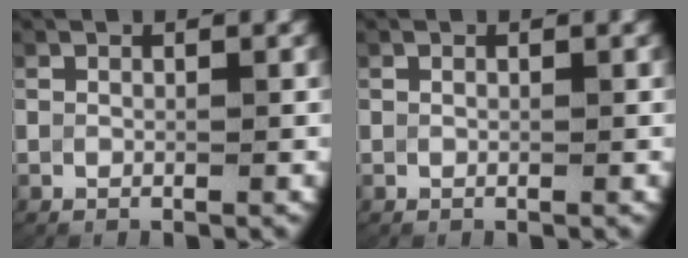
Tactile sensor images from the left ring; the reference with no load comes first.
{"total": 0.0}